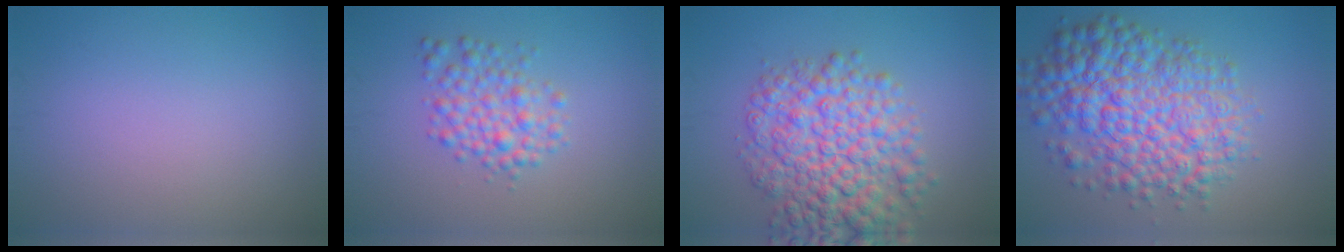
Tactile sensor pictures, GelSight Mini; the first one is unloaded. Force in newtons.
{"total": 3.3, "press": 3.3, "slide": 0.1}
{"total": 8.3, "press": 8.3, "slide": 0.2}
{"total": 10.0, "press": 10.0, "slide": 0.2}